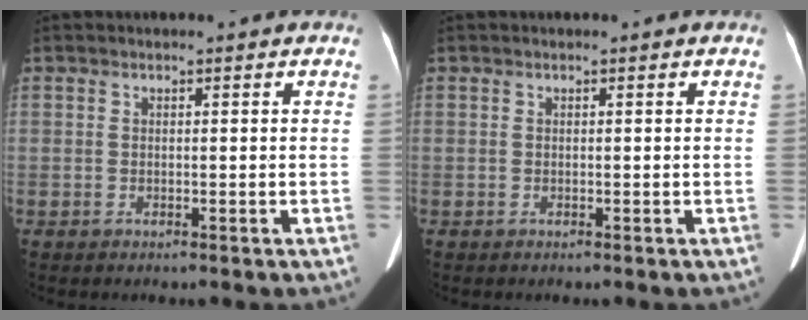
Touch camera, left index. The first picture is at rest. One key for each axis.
{"total": 0.0}